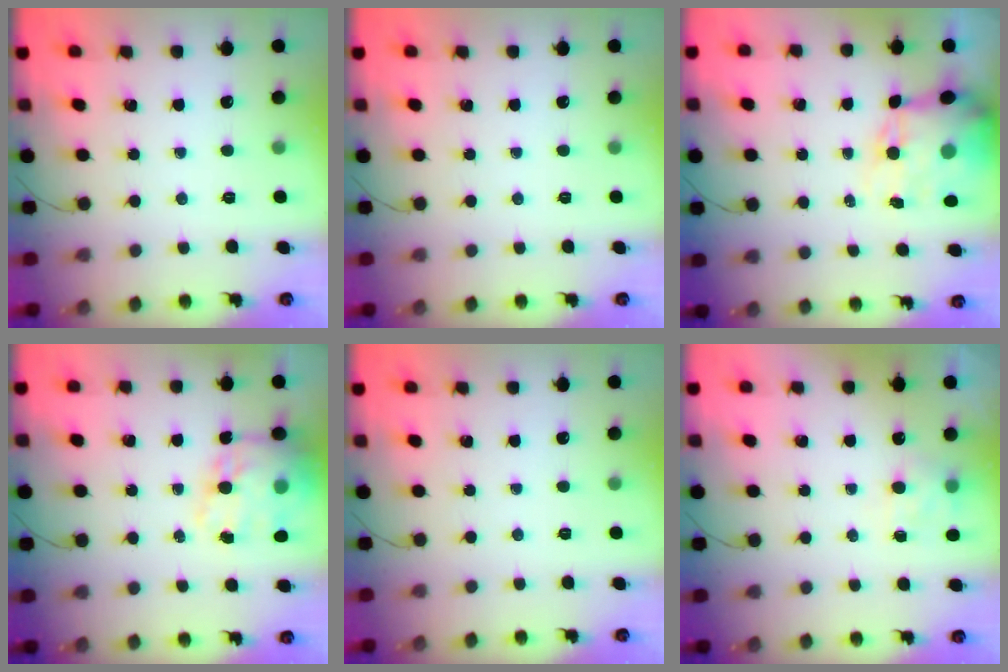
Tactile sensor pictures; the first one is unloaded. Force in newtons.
{"total": 0.0}
{"total": 11.6, "press": 11.2, "slide": 3.0}
{"total": 18.4, "press": 17.8, "slide": 4.7}
{"total": 0.0}
{"total": 6.6, "press": 6.5, "slide": 1.5}